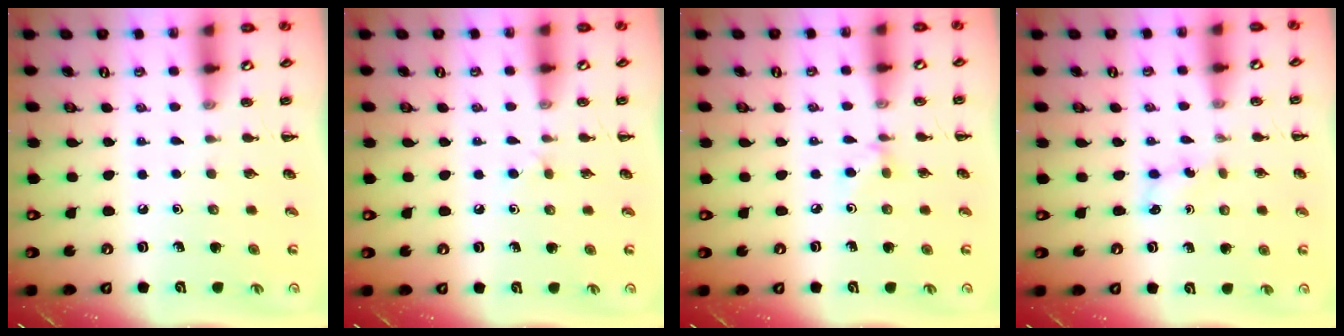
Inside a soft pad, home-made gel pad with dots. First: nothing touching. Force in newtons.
{"total": 2.4, "press": 2.3, "slide": 0.9}
{"total": 3.4, "press": 3.2, "slide": 1.2}
{"total": 3.3, "press": 3.2, "slide": 1.1}